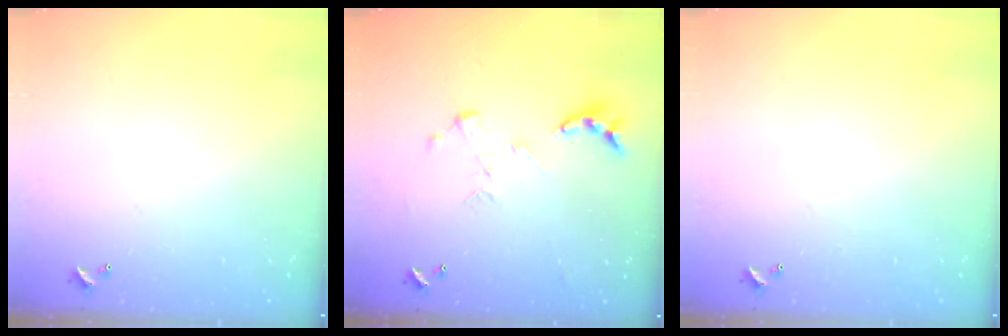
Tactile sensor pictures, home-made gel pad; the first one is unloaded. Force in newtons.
{"total": 0.0}
{"total": 0.0}